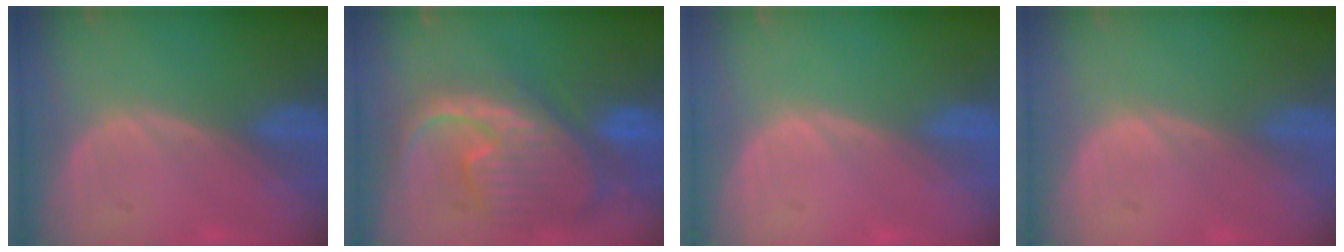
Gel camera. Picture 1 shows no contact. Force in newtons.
{"total": 12.4, "press": 10.6, "slide": 6.4}
{"total": 0.0}
{"total": 0.0}